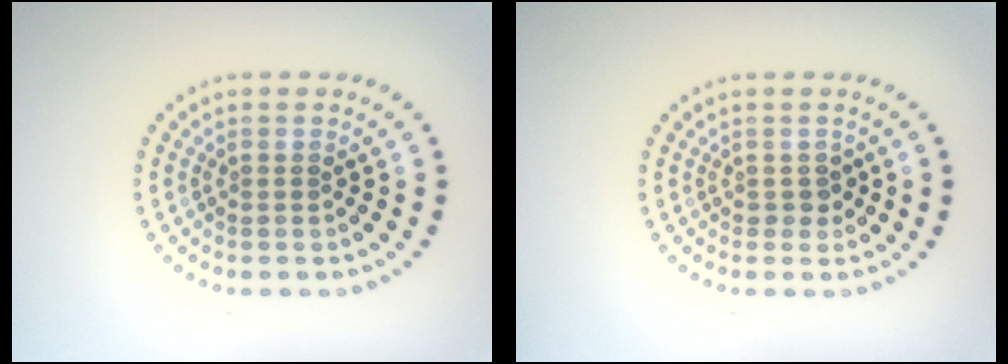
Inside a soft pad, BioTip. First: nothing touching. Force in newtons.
{"total": 1.0, "press": 0.9, "slide": 0.4}